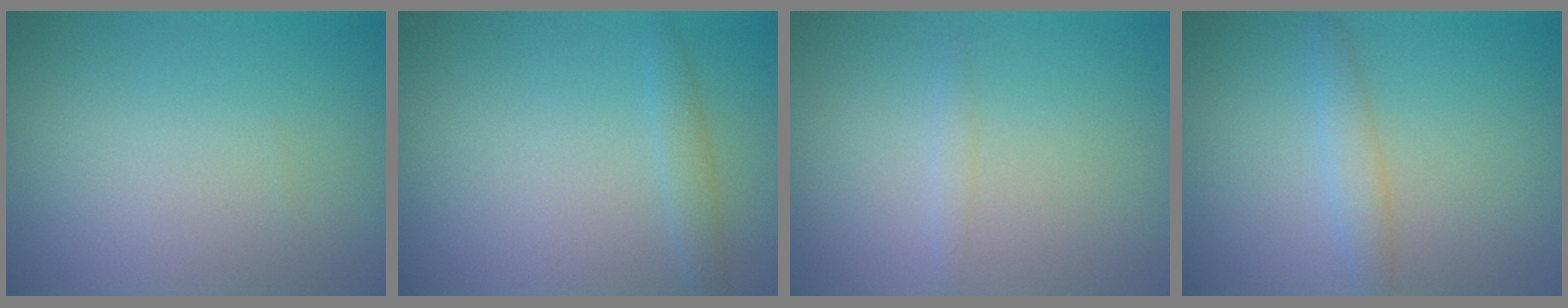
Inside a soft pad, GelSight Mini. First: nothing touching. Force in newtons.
{"total": 1.5, "press": 1.5, "slide": 0.0}
{"total": 0.7, "press": 0.7, "slide": 0.1}
{"total": 1.9, "press": 1.9, "slide": 0.1}